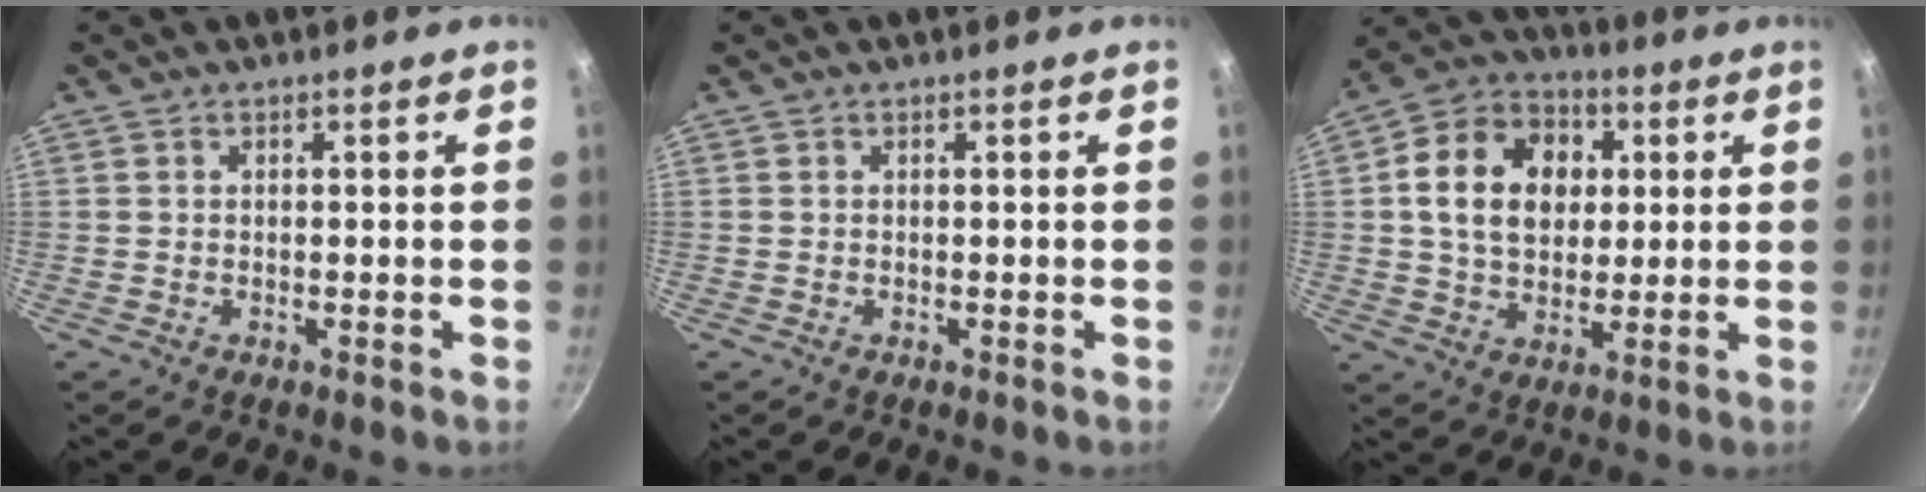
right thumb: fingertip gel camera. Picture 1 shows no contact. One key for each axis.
{"total": 0.0}
{"total": 15.7, "fx": 3.0, "fy": 11.9, "fz": 9.7, "tx": -0.139, "ty": 0.014, "tz": 0.040}